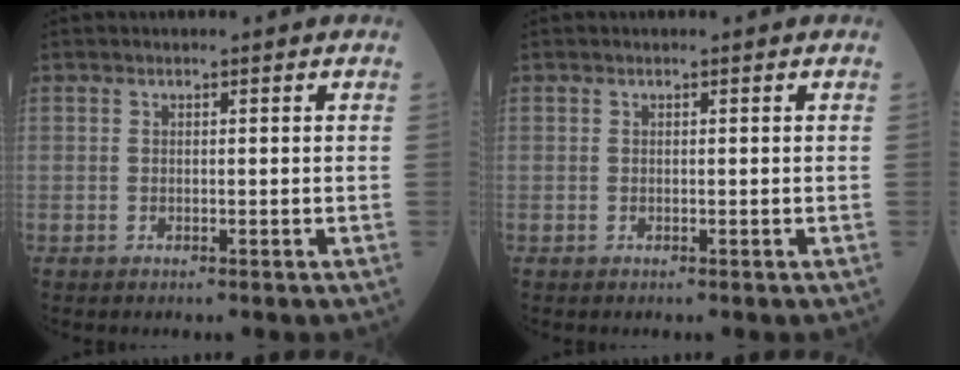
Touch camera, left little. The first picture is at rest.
{"total": 0.0}